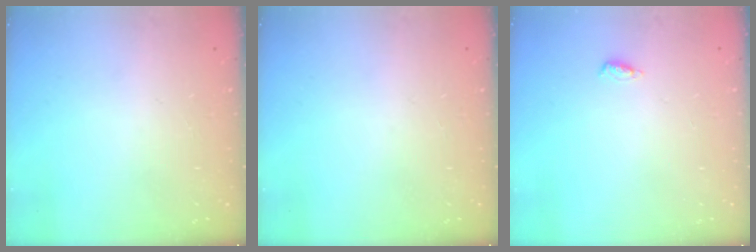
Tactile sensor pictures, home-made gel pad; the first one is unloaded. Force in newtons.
{"total": 0.0}
{"total": 4.4, "press": 4.1, "slide": 1.5}